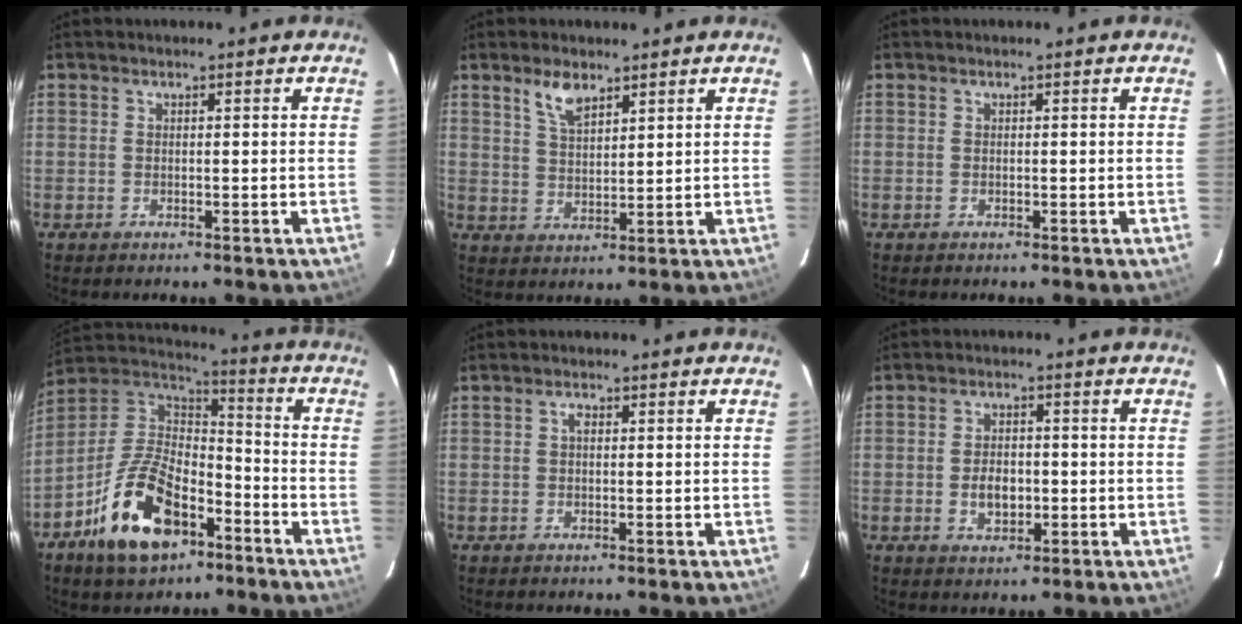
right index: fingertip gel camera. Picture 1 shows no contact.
{"total": 5.3, "force": [3.6, 2.2, 3.2], "torque": [-0.058, 0.002, 0.072]}
{"total": 0.0}
{"total": 18.0, "force": [-9.3, 9.3, 12.2], "torque": [-0.253, 0.005, -0.160]}
{"total": 1.0, "force": [0.2, 0.6, 0.8], "torque": [-0.015, 0.006, 0.001]}
{"total": 4.6, "force": [-0.9, 3.0, 3.3], "torque": [-0.062, 0.001, -0.011]}